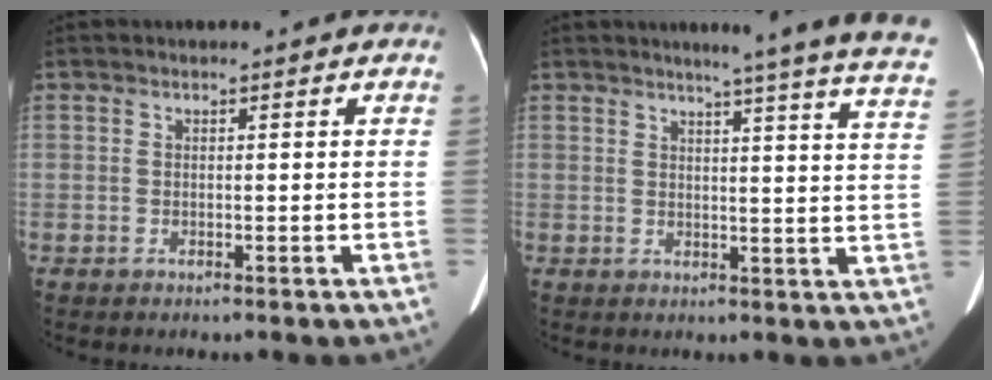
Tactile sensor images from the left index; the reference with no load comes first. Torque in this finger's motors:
{"motor_torque": [0.48, -1.26, 0.09, 0.06]}